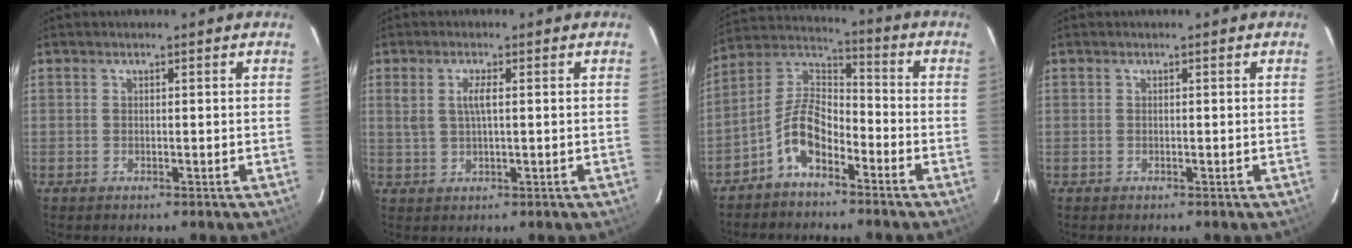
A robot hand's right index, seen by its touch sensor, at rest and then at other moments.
{"total": 3.0, "force": [0.6, 0.6, 2.9], "torque": [-0.059, 0.001, 0.013]}
{"total": 9.1, "force": [-5.2, 4.1, 6.1], "torque": [-0.138, 0.021, -0.106]}
{"total": 0.0}